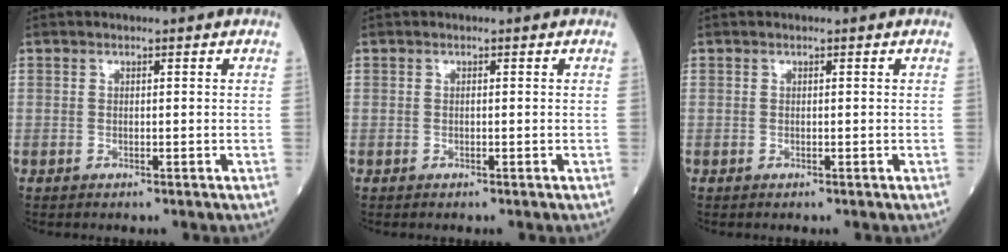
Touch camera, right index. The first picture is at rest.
{"total": 0.0}
{"total": 0.0}